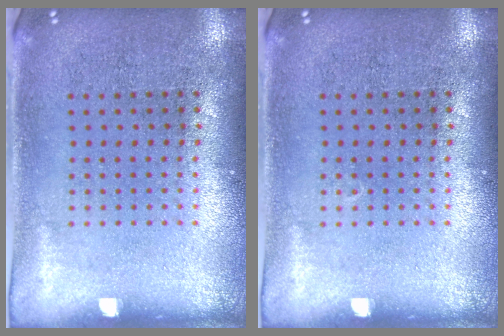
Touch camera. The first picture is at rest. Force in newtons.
{"total": 0.0}